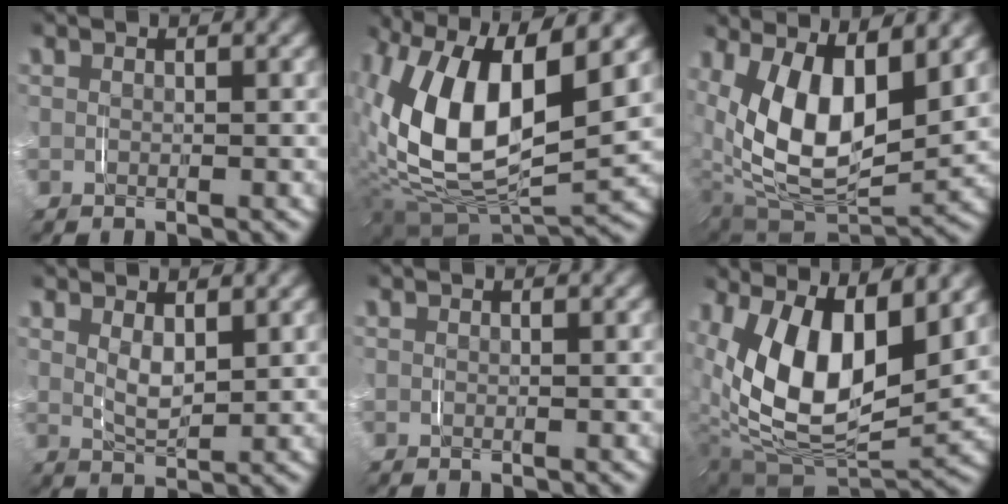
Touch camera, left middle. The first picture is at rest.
{"total": 13.0, "force": [0.4, 7.5, 10.6], "torque": [-0.218, -0.029, 0.018]}
{"total": 10.4, "force": [0.1, 6.2, 8.3], "torque": [-0.178, -0.048, 0.022]}
{"total": 2.7, "force": [1.2, 1.1, 2.1], "torque": [-0.038, -0.014, 0.024]}
{"total": 0.0}
{"total": 11.6, "force": [0.1, 7.1, 9.2], "torque": [-0.204, -0.050, 0.023]}